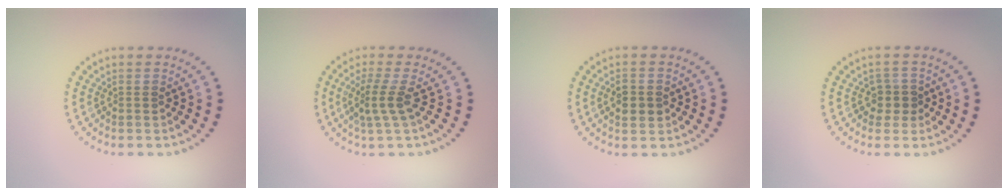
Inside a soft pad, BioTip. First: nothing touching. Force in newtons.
{"total": 2.7, "press": 1.9, "slide": 1.9}
{"total": 2.7, "press": 2.7, "slide": 0.2}
{"total": 1.7, "press": 1.5, "slide": 0.9}